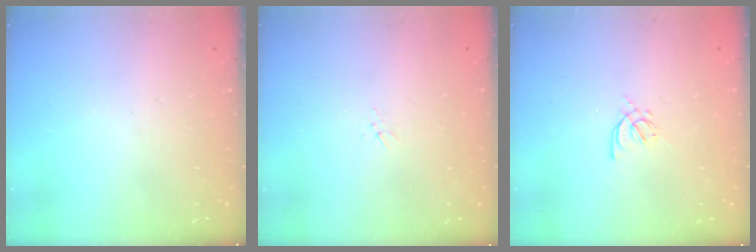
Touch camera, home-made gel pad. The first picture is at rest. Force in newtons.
{"total": 1.5, "press": 1.5, "slide": 0.2}
{"total": 2.9, "press": 2.8, "slide": 0.8}